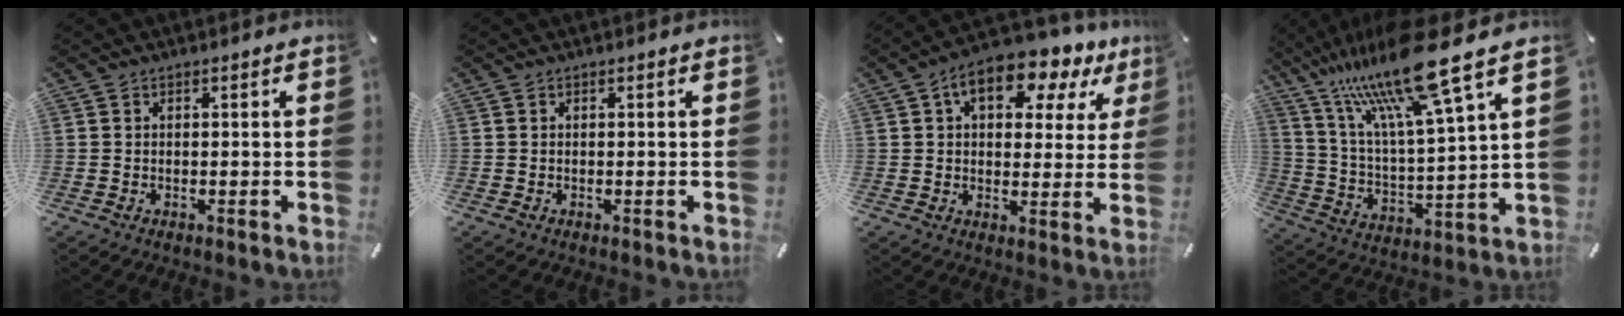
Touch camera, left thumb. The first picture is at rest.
{"total": 0.0}
{"total": 11.5, "force": [5.9, 6.3, 7.5], "torque": [-0.103, -0.025, 0.097]}
{"total": 20.1, "force": [14.9, 3.5, 13.0], "torque": [-0.272, -0.099, 0.243]}